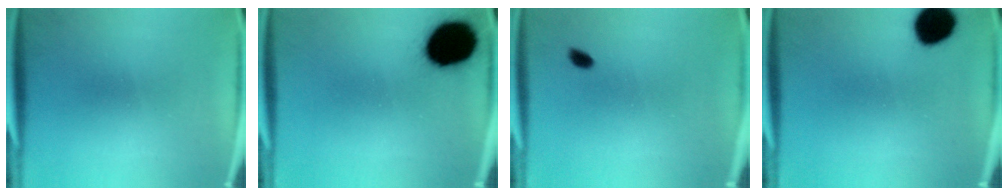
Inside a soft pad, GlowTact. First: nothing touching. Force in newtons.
{"total": 17.9}
{"total": 1.4}
{"total": 10.3}